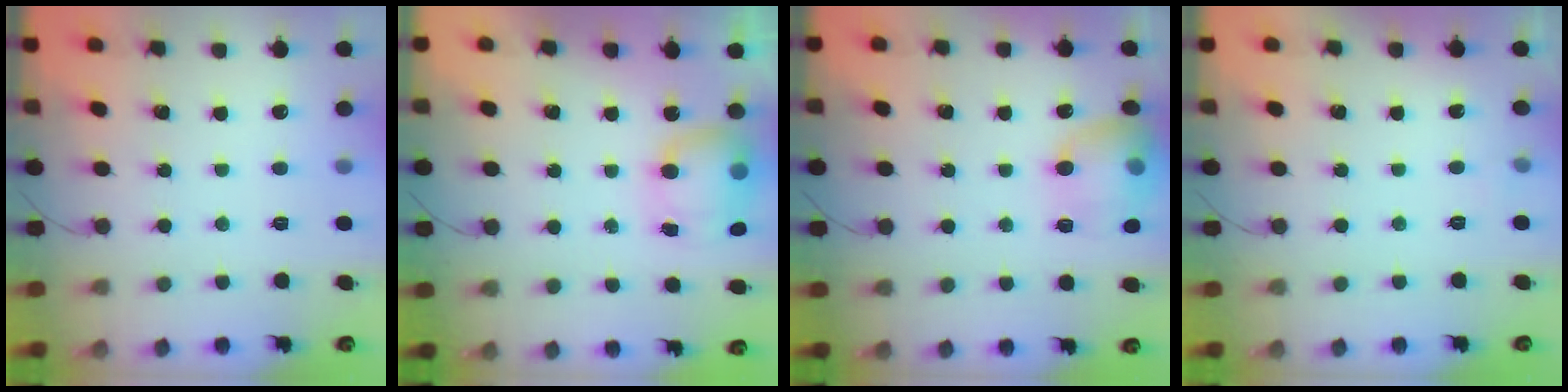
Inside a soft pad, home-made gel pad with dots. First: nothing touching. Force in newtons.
{"total": 7.5, "press": 7.4, "slide": 1.3}
{"total": 14.8, "press": 14.7, "slide": 1.7}
{"total": 2.3, "press": 2.1, "slide": 0.9}